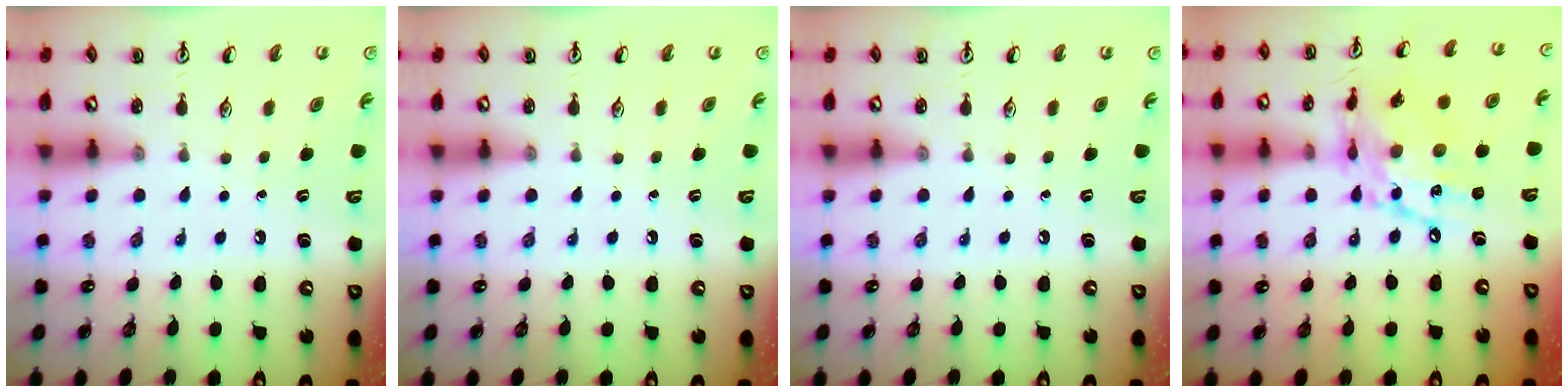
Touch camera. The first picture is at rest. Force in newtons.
{"total": 0.0}
{"total": 0.0}
{"total": 15.1, "press": 15.1, "slide": 1.1}